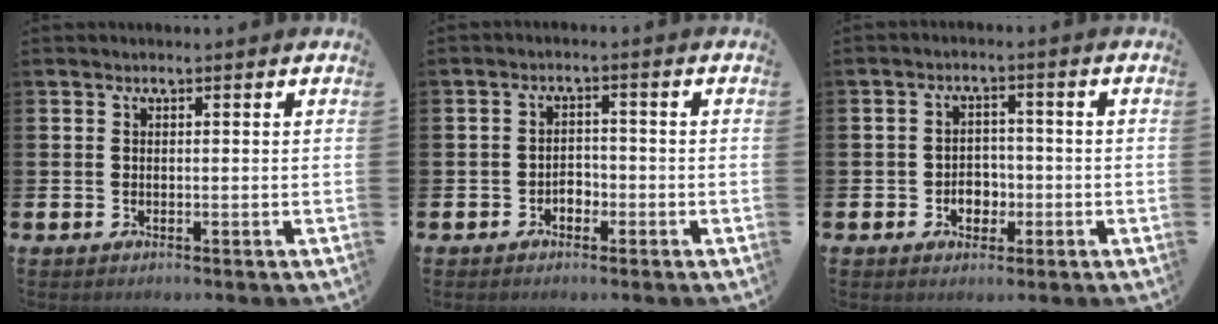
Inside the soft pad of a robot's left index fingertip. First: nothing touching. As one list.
[{"total": 2.0, "force": [-1.3, 1.4, 0.7], "torque": [-0.016, 0.003, -0.029]}, {"total": 3.1, "force": [-1.2, 2.5, 1.5], "torque": [-0.025, 0.002, -0.029]}]